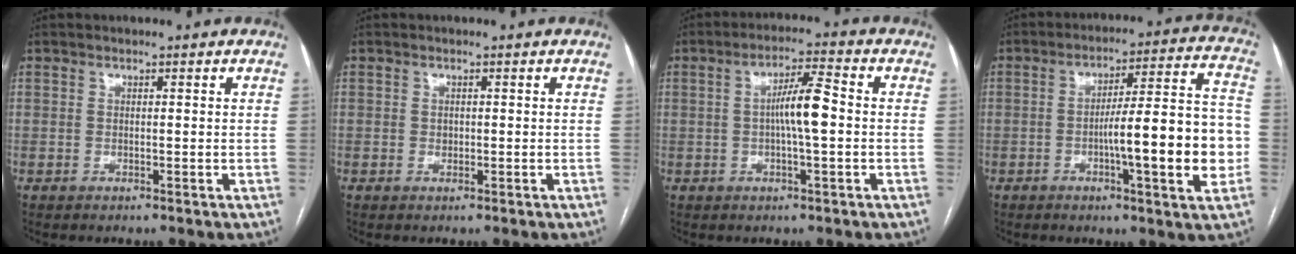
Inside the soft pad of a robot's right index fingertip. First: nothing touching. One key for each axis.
{"total": 0.7, "fx": -0.1, "fy": 0.5, "fz": 0.4, "tx": -0.009, "ty": 0.001, "tz": -0.002}
{"total": 6.5, "fx": -0.2, "fy": 0.6, "fz": 6.5, "tx": -0.117, "ty": 0.011, "tz": -0.007}
{"total": 15.6, "fx": -3.3, "fy": 1.4, "fz": 15.1, "tx": -0.220, "ty": 0.017, "tz": -0.048}